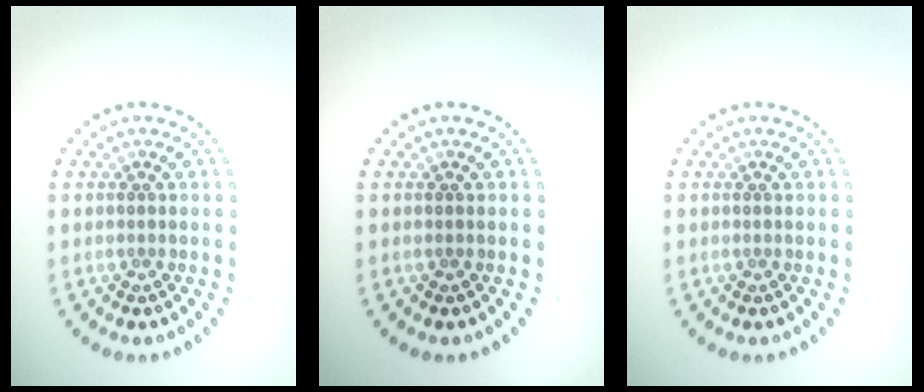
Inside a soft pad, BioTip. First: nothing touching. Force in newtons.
{"total": 0.0}
{"total": 0.0}